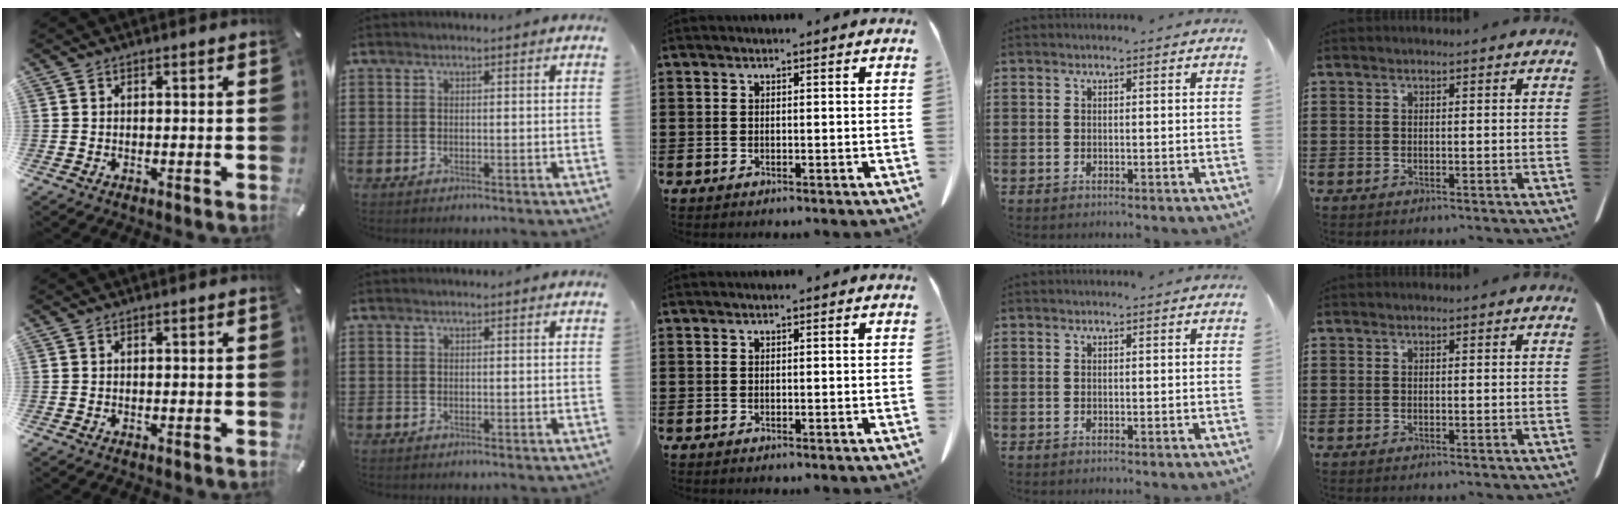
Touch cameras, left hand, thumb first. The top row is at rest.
{}